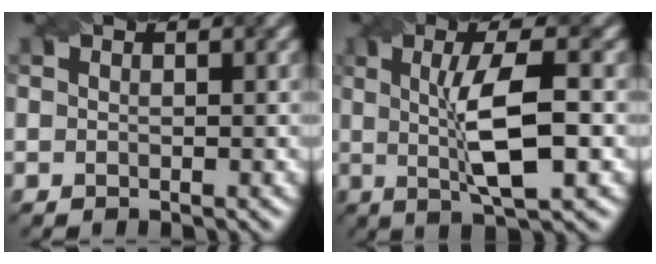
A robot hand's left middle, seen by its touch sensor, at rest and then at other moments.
{"total": 7.6, "force": [0.2, 1.7, 7.4], "torque": [-0.122, 0.005, 0.006]}